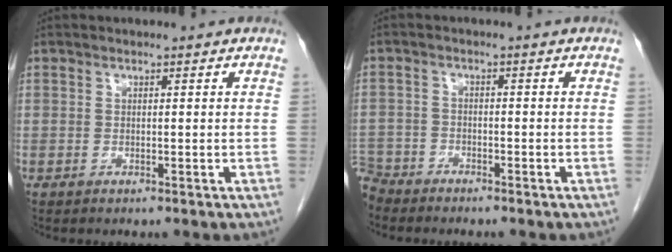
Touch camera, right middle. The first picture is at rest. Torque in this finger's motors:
{"motor_torque": [1.12, -1.02, 1.02, -0.07]}